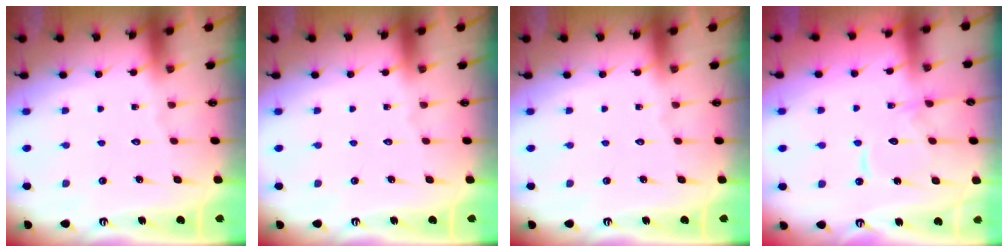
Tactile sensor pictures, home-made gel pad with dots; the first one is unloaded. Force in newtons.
{"total": 0.0}
{"total": 0.0}
{"total": 12.0, "press": 12.0, "slide": 1.1}